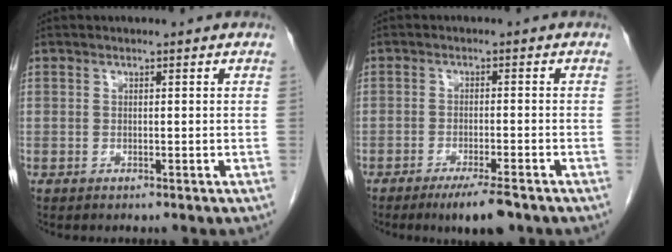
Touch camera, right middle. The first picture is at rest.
{"total": 5.8, "force": [-4.1, 0.6, 4.0], "torque": [-0.062, -0.012, -0.064]}